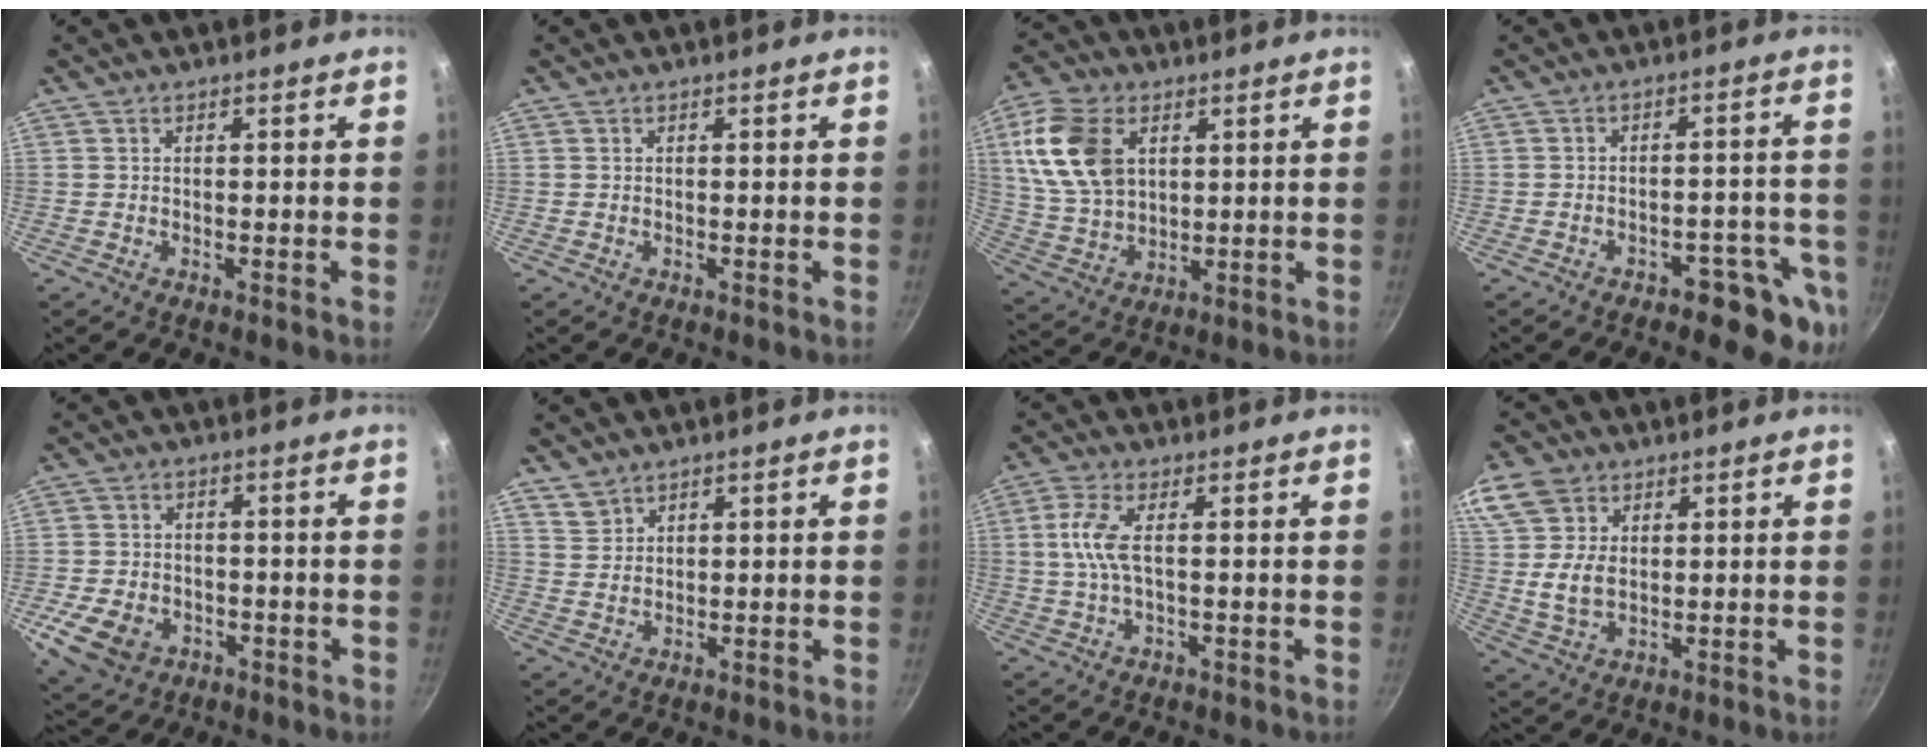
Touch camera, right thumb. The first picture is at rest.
{"total": 0.0}
{"total": 14.8, "force": [4.5, 9.8, 10.2], "torque": [-0.182, -0.008, 0.092]}
{"total": 9.6, "force": [-5.0, 4.6, 6.8], "torque": [-0.032, 0.042, -0.056]}
{"total": 10.0, "force": [-3.4, 7.5, 5.6], "torque": [-0.100, 0.016, -0.050]}
{"total": 3.0, "force": [2.5, 1.6, 0.5], "torque": [0.002, -0.001, 0.054]}
{"total": 5.7, "force": [0.4, 1.7, 5.4], "torque": [-0.129, 0.008, 0.007]}
{"total": 12.4, "force": [4.4, 9.1, 7.2], "torque": [-0.141, -0.007, 0.083]}